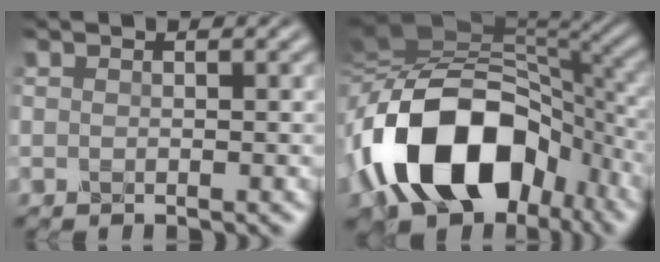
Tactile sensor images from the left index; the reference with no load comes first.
{"total": 16.8, "force": [-5.3, 10.6, 11.8], "torque": [-0.219, 0.001, -0.099]}